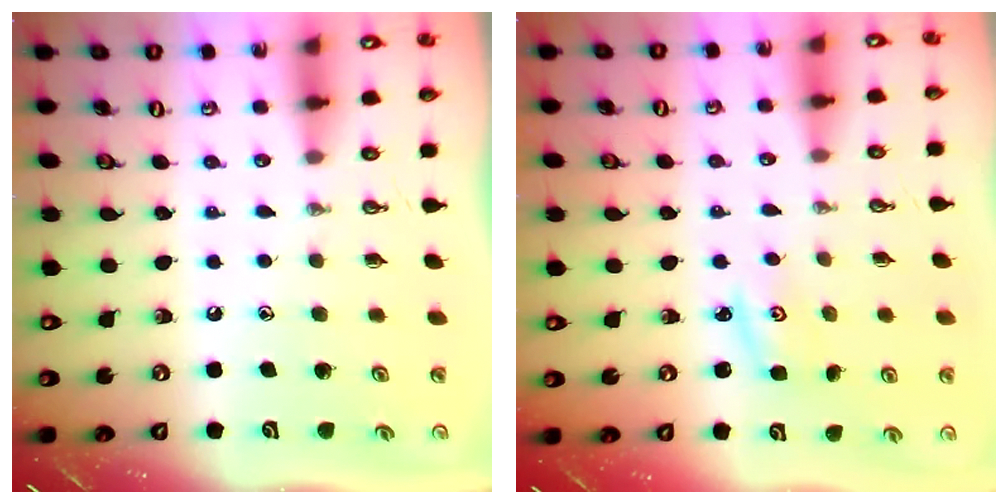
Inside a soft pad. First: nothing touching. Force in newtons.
{"total": 2.8, "press": 2.8, "slide": 0.4}